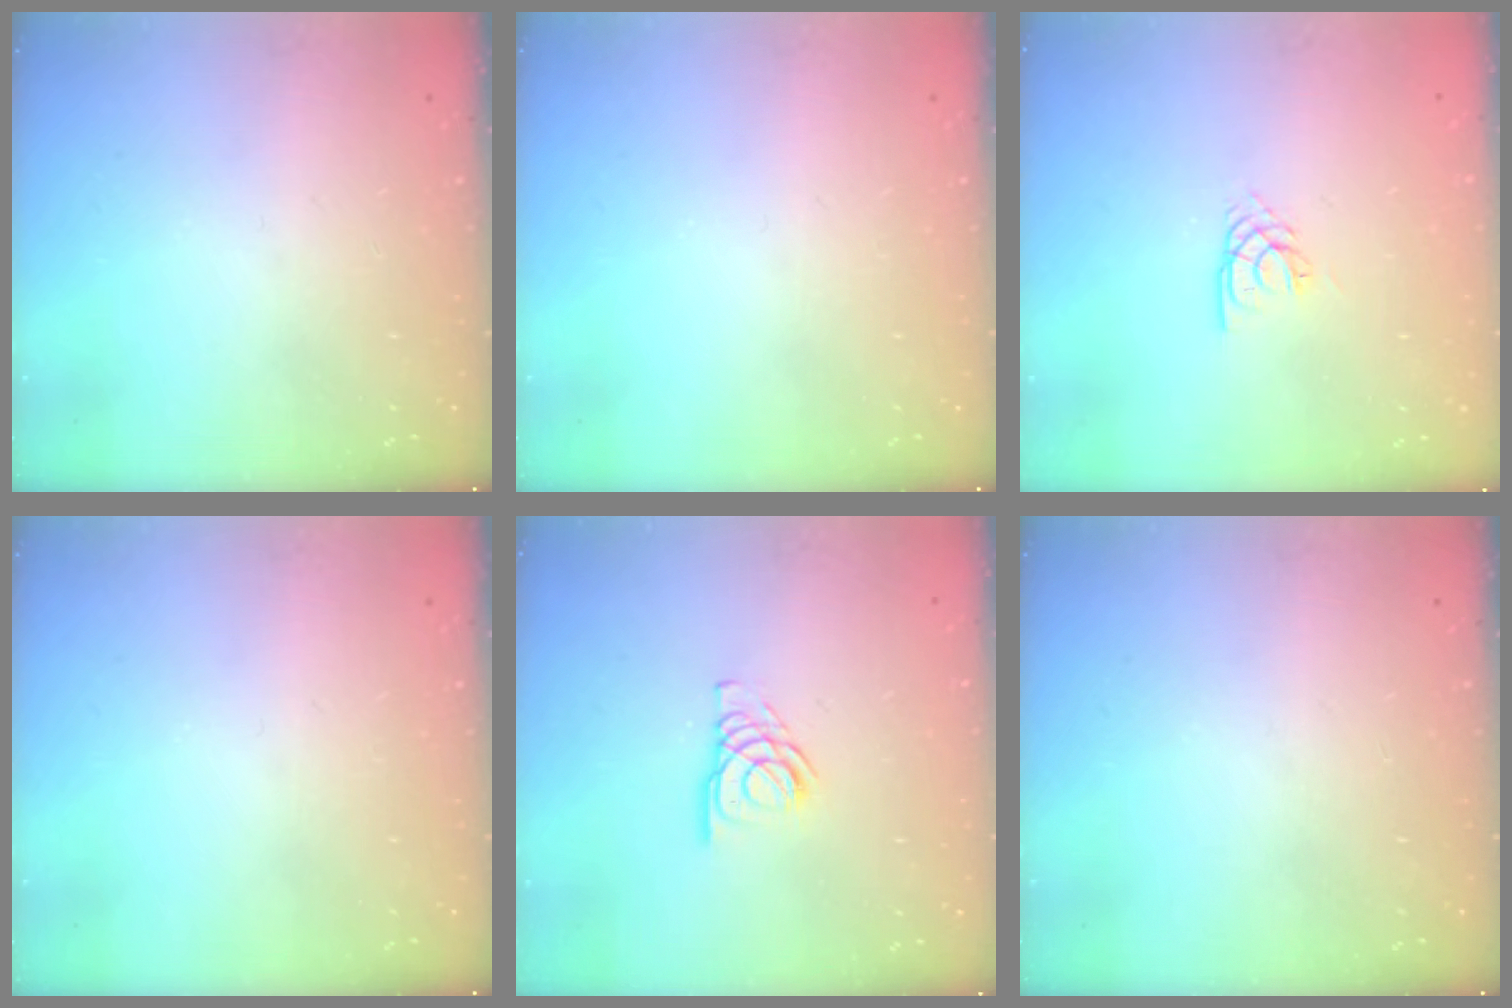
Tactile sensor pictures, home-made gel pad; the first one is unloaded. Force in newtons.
{"total": 0.0}
{"total": 2.1, "press": 2.1, "slide": 0.2}
{"total": 0.0}
{"total": 5.9, "press": 5.8, "slide": 0.8}
{"total": 0.0}